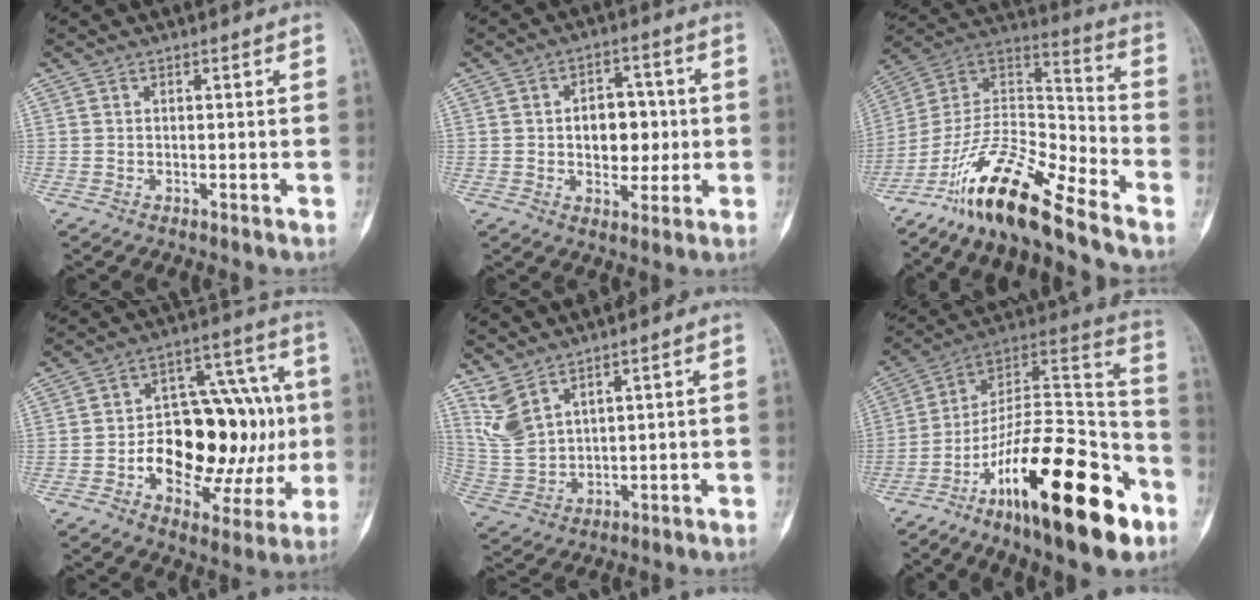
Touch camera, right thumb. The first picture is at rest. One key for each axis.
{"total": 9.4, "fx": 0.2, "fy": 6.4, "fz": 6.9, "tx": -0.059, "ty": 0.012, "tz": 0.006}
{"total": 18.5, "fx": -14.1, "fy": 3.5, "fz": 11.4, "tx": -0.202, "ty": 0.090, "tz": -0.260}
{"total": 24.6, "fx": -1.9, "fy": 13.9, "fz": 20.3, "tx": -0.254, "ty": 0.038, "tz": -0.013}
{"total": 7.1, "fx": 5.3, "fy": 2.8, "fz": 3.9, "tx": -0.082, "ty": -0.026, "tz": 0.131}
{"total": 29.7, "fx": -15.7, "fy": 9.4, "fz": 23.3, "tx": -0.342, "ty": 0.092, "tz": -0.253}